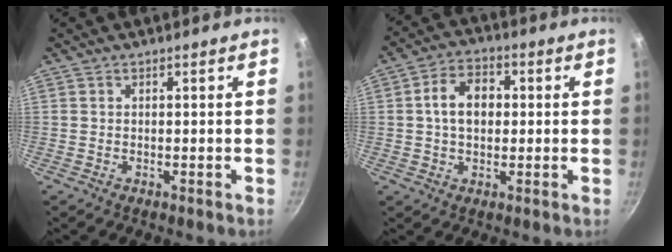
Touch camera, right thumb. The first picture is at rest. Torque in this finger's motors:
{"motor_torque": [0.27, 1.81, 1.19, -0.16, 0.17]}